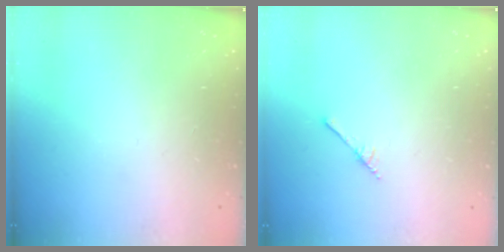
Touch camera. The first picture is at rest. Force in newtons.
{"total": 1.7, "press": 1.7, "slide": 0.1}